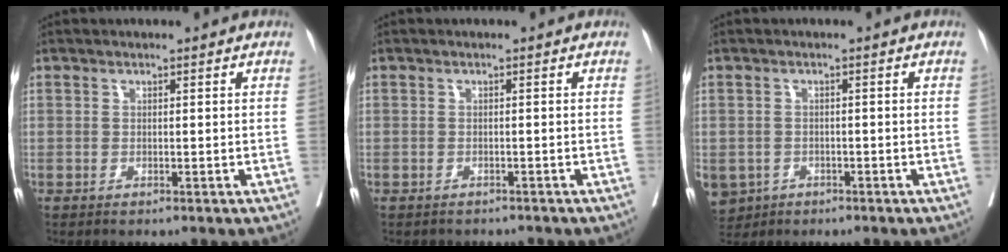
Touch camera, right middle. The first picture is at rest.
{"total": 2.9, "force": [-2.6, 1.1, 0.4], "torque": [-0.010, -0.002, -0.035]}
{"total": 7.6, "force": [-3.7, 6.2, 2.4], "torque": [-0.068, -0.001, -0.053]}